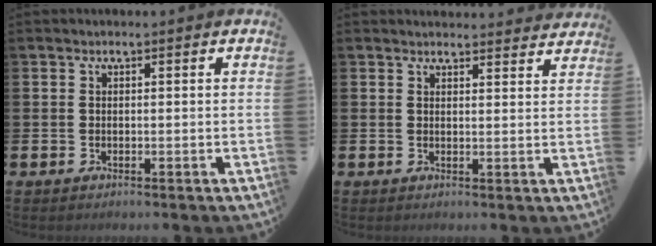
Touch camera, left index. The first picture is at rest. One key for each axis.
{"total": 2.7, "fx": 2.6, "fy": 0.3, "fz": -0.1, "tx": 0.005, "ty": -0.019, "tz": 0.046}